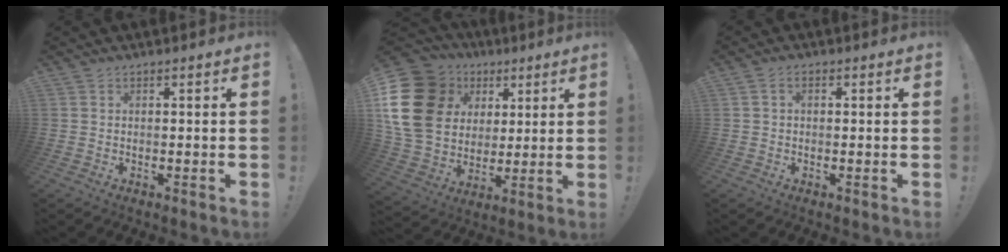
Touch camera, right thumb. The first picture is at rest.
{"total": 21.6, "force": [6.1, 17.0, 11.8], "torque": [-0.214, -0.023, 0.139]}
{"total": 1.8, "force": [0.1, 1.2, 1.3], "torque": [-0.016, 0.002, 0.001]}